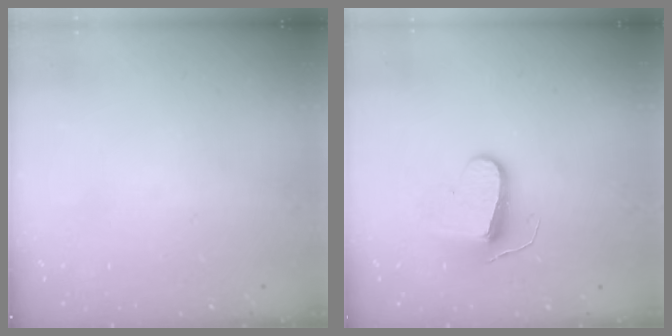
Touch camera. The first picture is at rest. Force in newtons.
{"total": 8.5, "press": 8.5, "slide": 0.3}